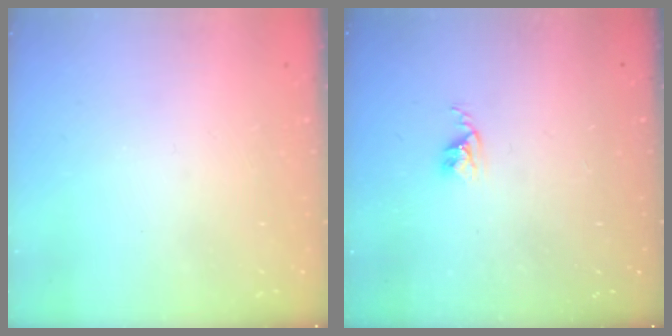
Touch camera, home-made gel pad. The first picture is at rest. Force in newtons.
{"total": 2.6, "press": 2.6, "slide": 0.4}